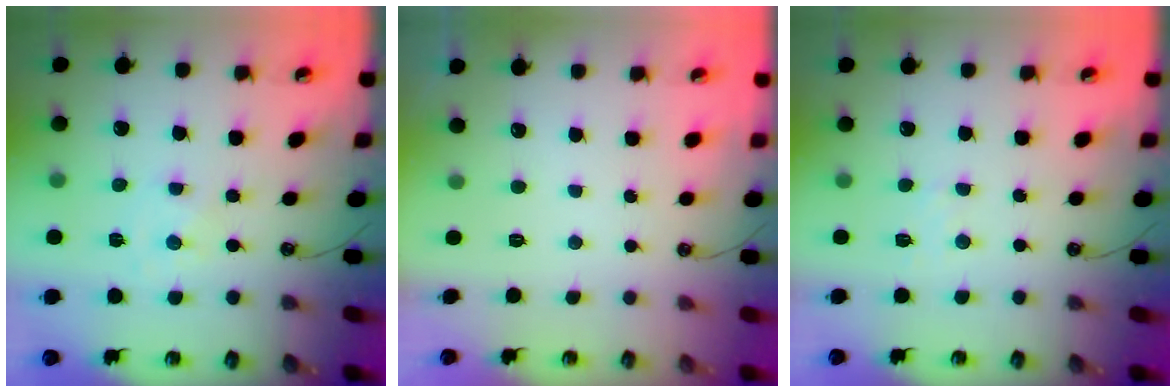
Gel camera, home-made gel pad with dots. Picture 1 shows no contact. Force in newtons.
{"total": 0.0}
{"total": 5.4, "press": 5.3, "slide": 0.6}